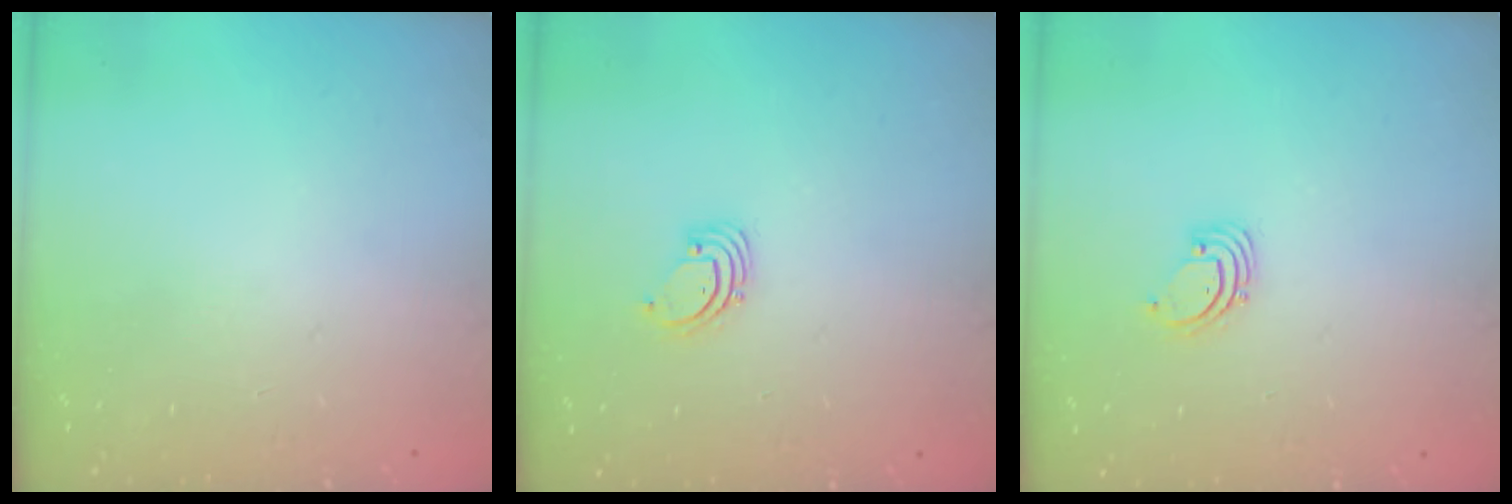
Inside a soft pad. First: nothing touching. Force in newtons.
{"total": 1.4, "press": 1.4, "slide": 0.1}
{"total": 1.4, "press": 1.4, "slide": 0.1}